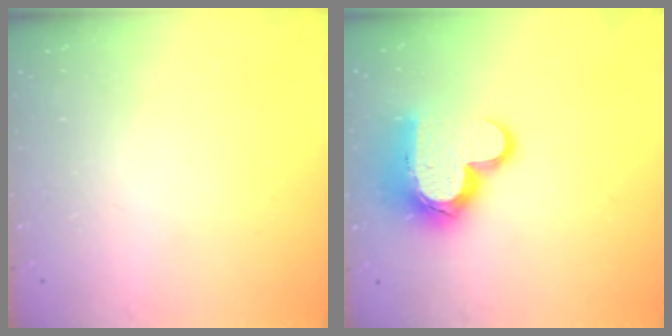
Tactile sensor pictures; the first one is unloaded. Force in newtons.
{"total": 15.5, "press": 15.5, "slide": 1.3}